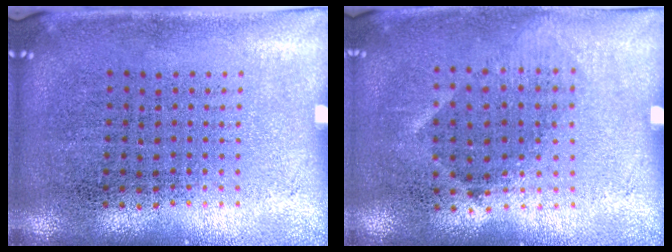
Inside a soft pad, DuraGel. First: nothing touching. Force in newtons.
{"total": 0.9, "press": 0.7, "slide": 0.6}